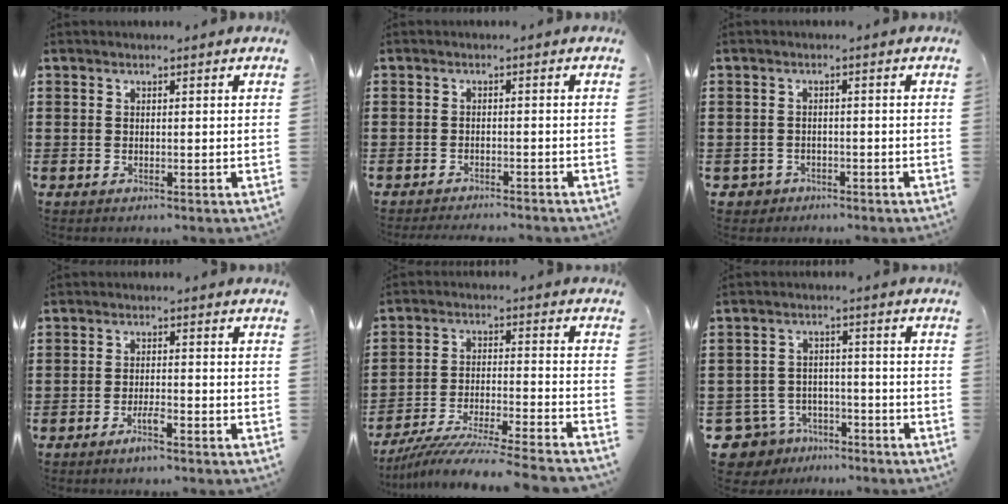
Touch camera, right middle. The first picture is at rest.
{"total": 1.7, "force": [-1.7, -0.1, 0.2], "torque": [-0.007, 0.001, -0.034]}
{"total": 1.3, "force": [-1.1, 0.7, -0.1], "torque": [-0.005, 0.000, -0.026]}
{"total": 3.0, "force": [-2.0, 0.4, 2.2], "torque": [-0.044, 0.000, -0.038]}
{"total": 8.3, "force": [-7.9, -0.9, 2.6], "torque": [-0.047, -0.008, -0.156]}
{"total": 5.0, "force": [-4.4, 2.1, 0.8], "torque": [-0.049, 0.001, -0.097]}